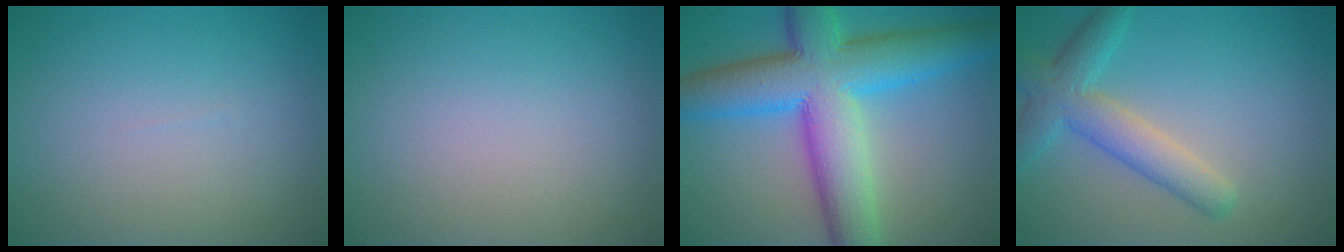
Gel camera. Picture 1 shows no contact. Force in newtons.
{"total": 0.0}
{"total": 11.9, "press": 11.9, "slide": 0.2}
{"total": 4.6, "press": 4.6, "slide": 0.2}